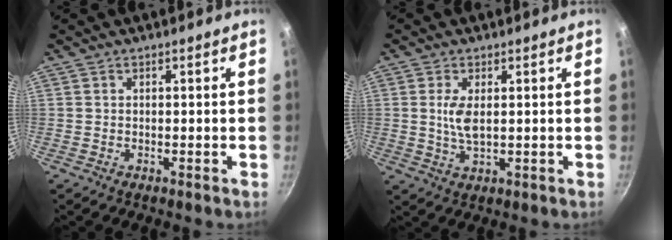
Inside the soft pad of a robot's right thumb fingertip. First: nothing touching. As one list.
[{"total": 4.5, "force": [0.7, 1.9, 4.0], "torque": [-0.085, -0.010, 0.019]}]